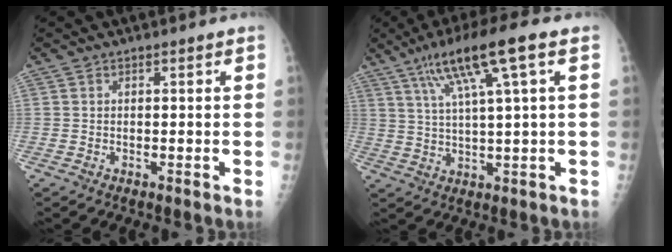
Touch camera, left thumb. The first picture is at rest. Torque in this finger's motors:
{"motor_torque": [0.24, 0.35, -0.03, -0.16, 0.14]}